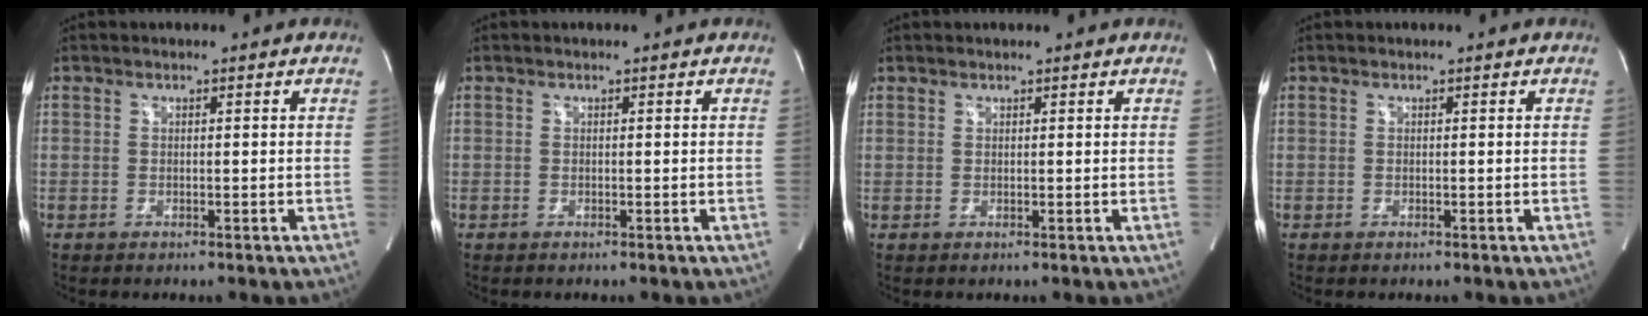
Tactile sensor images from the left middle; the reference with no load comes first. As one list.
[{"total": 0.0}, {"total": 0.7, "force": [0.5, 0.4, 0.0], "torque": [0.001, 0.003, 0.007]}, {"total": 0.0}]